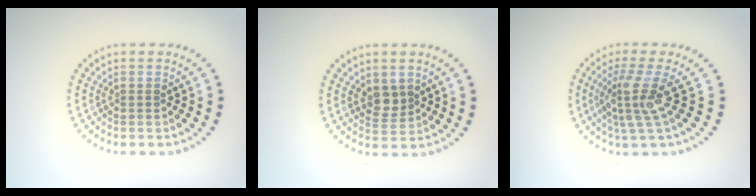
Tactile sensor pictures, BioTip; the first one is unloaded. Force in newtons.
{"total": 2.1, "press": 1.9, "slide": 0.9}
{"total": 3.5, "press": 2.5, "slide": 2.5}